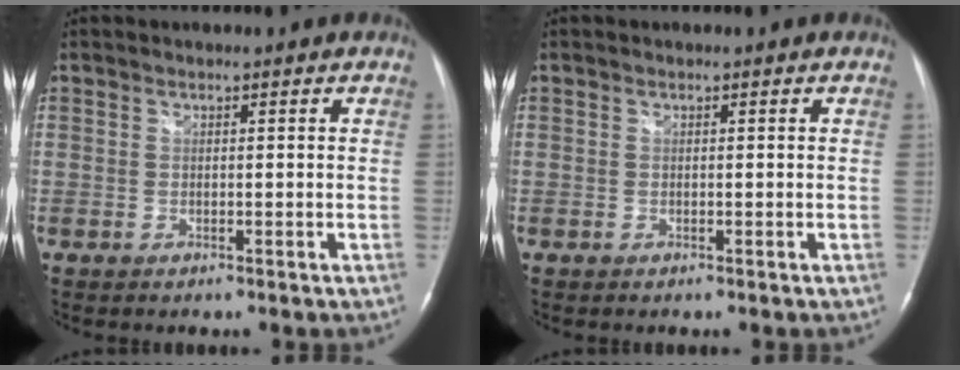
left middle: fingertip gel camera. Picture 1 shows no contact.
{"total": 0.0}